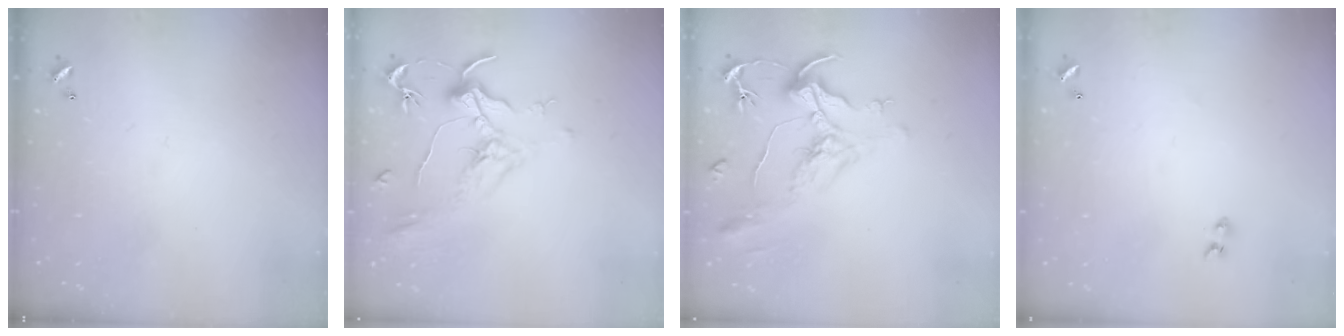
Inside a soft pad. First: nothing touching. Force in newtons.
{"total": 1.9, "press": 1.7, "slide": 0.9}
{"total": 2.2, "press": 1.7, "slide": 1.4}
{"total": 2.0, "press": 1.7, "slide": 1.0}